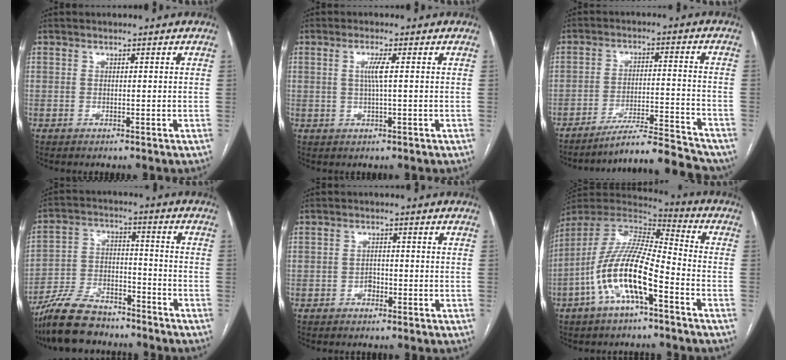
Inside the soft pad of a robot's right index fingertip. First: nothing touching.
{"total": 2.7, "force": [0.4, -0.3, 2.7], "torque": [-0.055, 0.000, 0.006]}
{"total": 12.3, "force": [-12.0, -0.5, 2.9], "torque": [-0.034, 0.012, -0.188]}
{"total": 12.5, "force": [-10.5, 4.3, 5.1], "torque": [-0.108, 0.000, -0.192]}
{"total": 1.6, "force": [-0.9, 1.0, 0.8], "torque": [-0.013, 0.006, -0.015]}
{"total": 15.3, "force": [-6.2, 3.5, 13.6], "torque": [-0.280, 0.006, -0.115]}